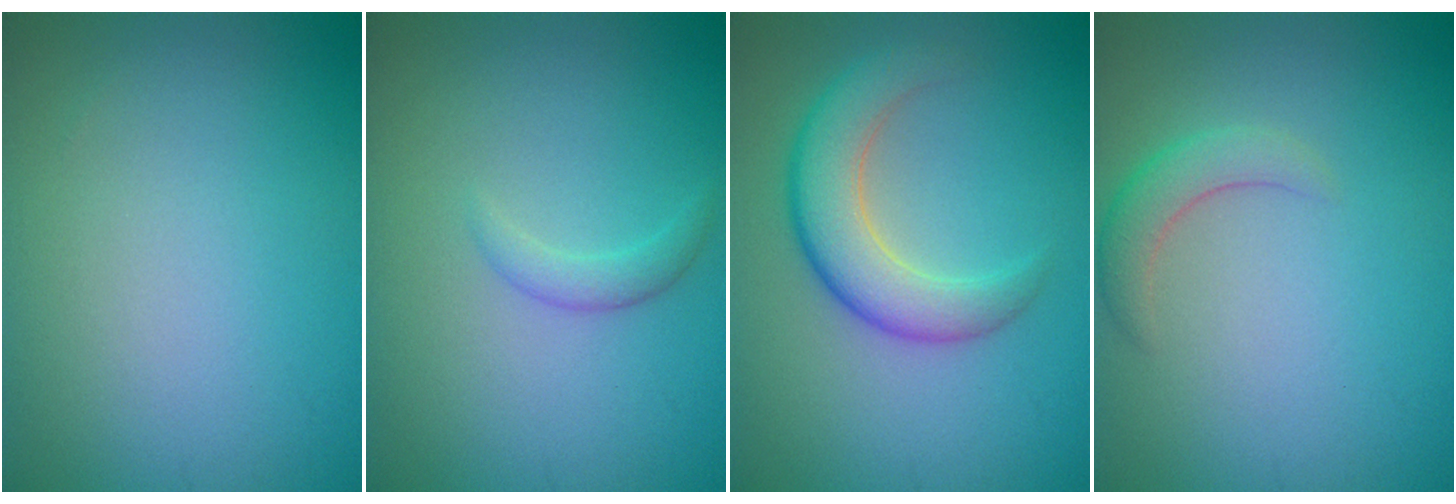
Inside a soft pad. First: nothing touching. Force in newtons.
{"total": 1.3, "press": 1.3, "slide": 0.0}
{"total": 4.9, "press": 4.9, "slide": 0.2}
{"total": 2.2, "press": 2.1, "slide": 0.2}